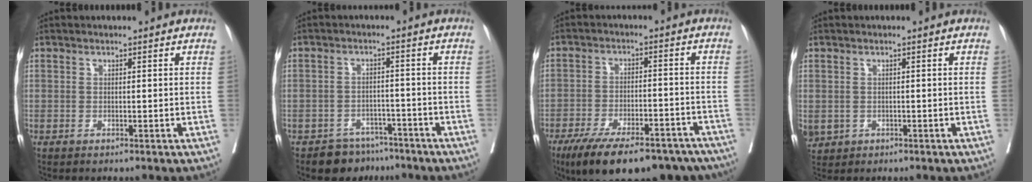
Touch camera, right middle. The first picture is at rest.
{"total": 5.2, "force": [-4.3, 2.9, 0.4], "torque": [0.009, 0.009, -0.065]}
{"total": 20.3, "force": [-15.8, 6.7, 10.9], "torque": [-0.151, -0.003, -0.222]}
{"total": 3.5, "force": [-1.0, 3.2, 1.0], "torque": [-0.025, -0.002, -0.008]}